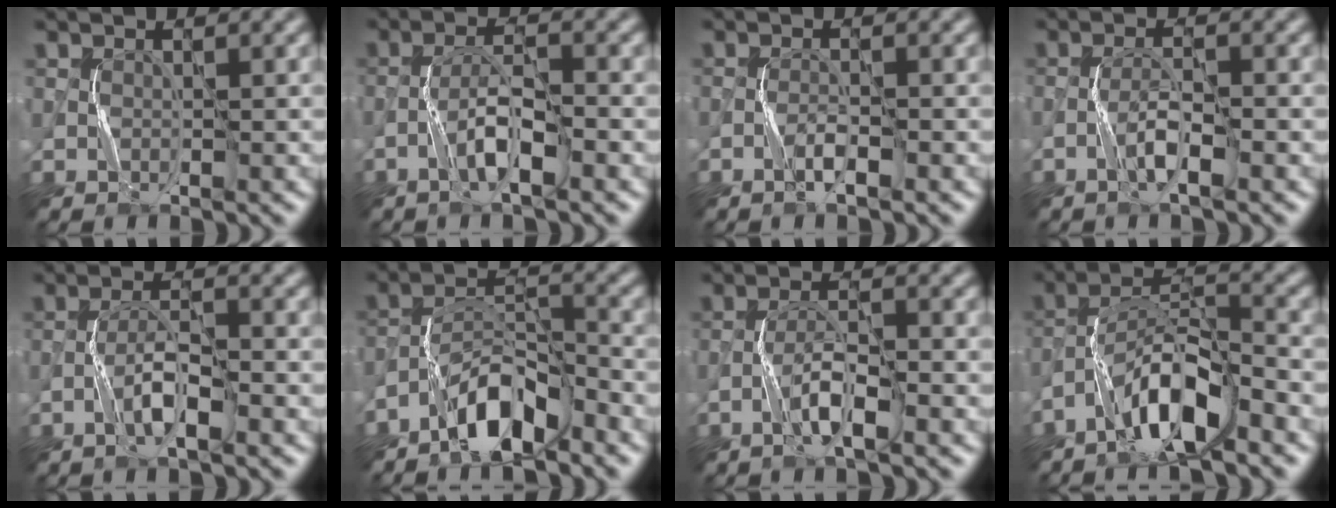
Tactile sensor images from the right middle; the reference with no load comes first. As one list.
[{"total": 3.7, "force": [-2.0, 0.6, 3.0], "torque": [-0.061, 0.013, -0.041]}, {"total": 1.5, "force": [-1.0, 0.1, 1.1], "torque": [-0.022, 0.006, -0.021]}, {"total": 2.6, "force": [-1.5, 0.3, 2.1], "torque": [-0.044, 0.010, -0.031]}, {"total": 3.2, "force": [-1.7, 0.5, 2.6], "torque": [-0.053, 0.012, -0.036]}, {"total": 5.9, "force": [-4.4, 1.7, 3.5], "torque": [-0.062, 0.007, -0.085]}, {"total": 3.3, "force": [-1.9, 0.4, 2.6], "torque": [-0.054, 0.012, -0.039]}, {"total": 7.1, "force": [-4.7, 1.6, 5.0], "torque": [-0.094, 0.012, -0.090]}]